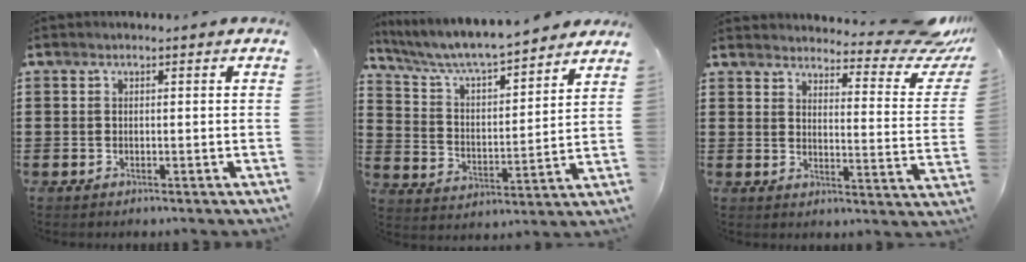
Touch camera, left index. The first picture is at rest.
{"total": 6.3, "force": [5.8, 0.8, 2.4], "torque": [-0.074, -0.037, 0.094]}
{"total": 5.4, "force": [4.9, 0.7, 2.2], "torque": [-0.035, -0.047, 0.077]}